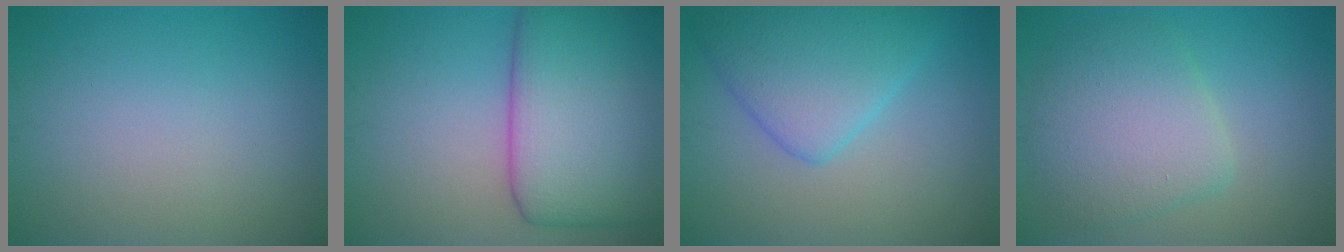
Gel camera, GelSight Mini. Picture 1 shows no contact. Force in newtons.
{"total": 11.6, "press": 11.6, "slide": 0.2}
{"total": 5.7, "press": 5.6, "slide": 0.3}
{"total": 5.6, "press": 5.6, "slide": 0.3}